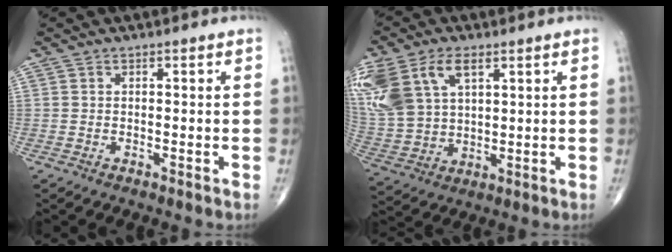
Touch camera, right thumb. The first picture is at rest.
{"total": 18.6, "force": [7.9, 11.4, 12.4], "torque": [-0.295, 0.006, 0.161]}